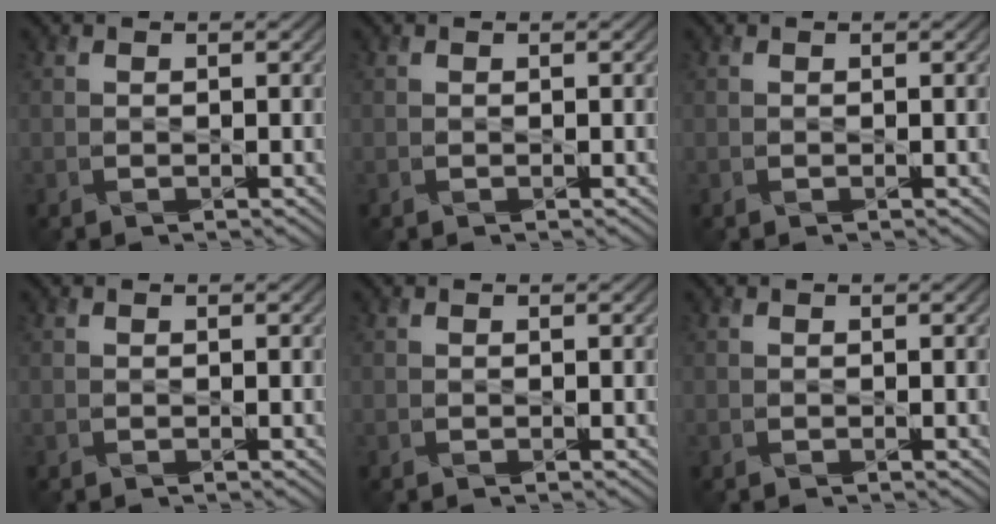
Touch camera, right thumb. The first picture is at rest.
{"total": 0.0}
{"total": 0.0}
{"total": 0.0}
{"total": 0.0}
{"total": 0.0}